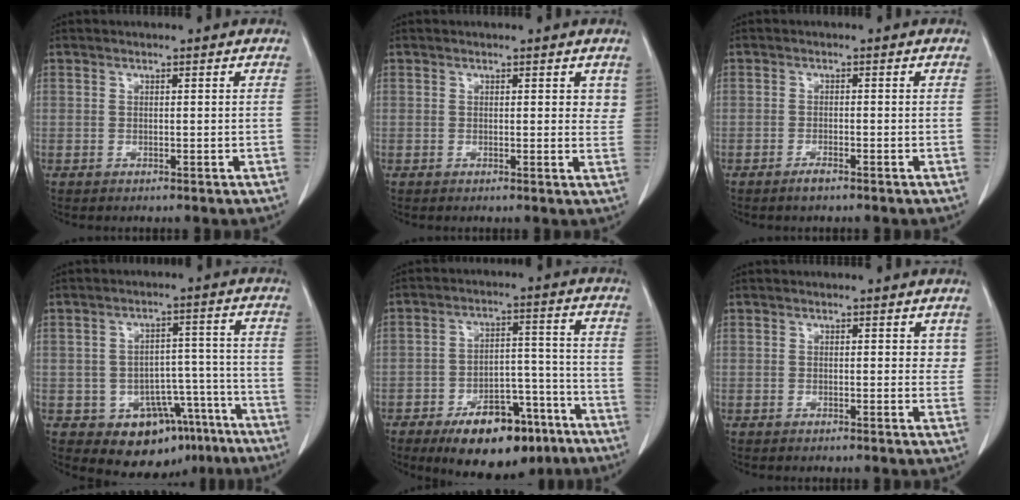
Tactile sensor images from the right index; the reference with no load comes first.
{"total": 2.3, "force": [1.3, 1.2, 1.5], "torque": [-0.005, -0.006, 0.011]}
{"total": 1.3, "force": [-1.0, 0.1, 0.8], "torque": [-0.018, -0.002, -0.016]}
{"total": 11.4, "force": [-6.8, 8.0, 4.2], "torque": [-0.023, 0.050, -0.086]}
{"total": 14.0, "force": [-9.1, 6.4, 8.4], "torque": [-0.114, 0.020, -0.138]}
{"total": 2.1, "force": [1.2, 1.3, 1.1], "torque": [0.001, -0.003, 0.012]}